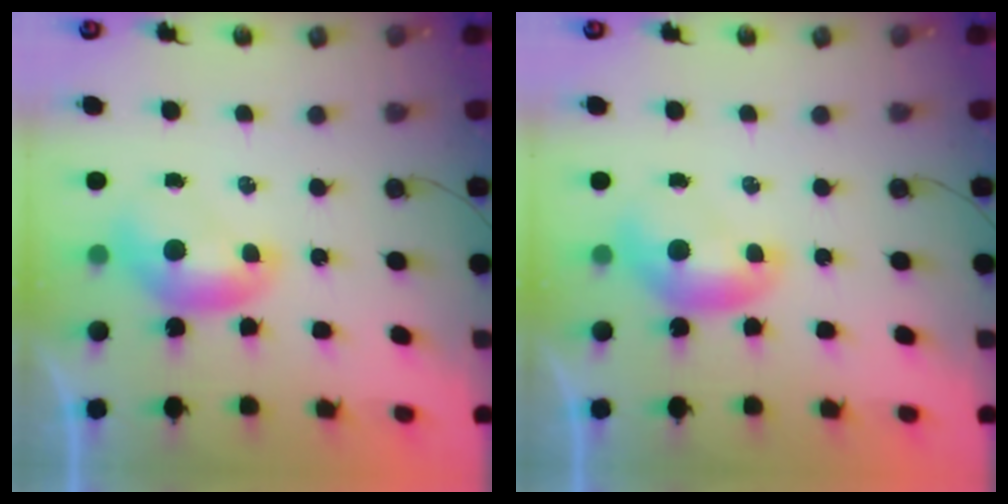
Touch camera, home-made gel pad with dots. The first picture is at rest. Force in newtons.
{"total": 0.0}